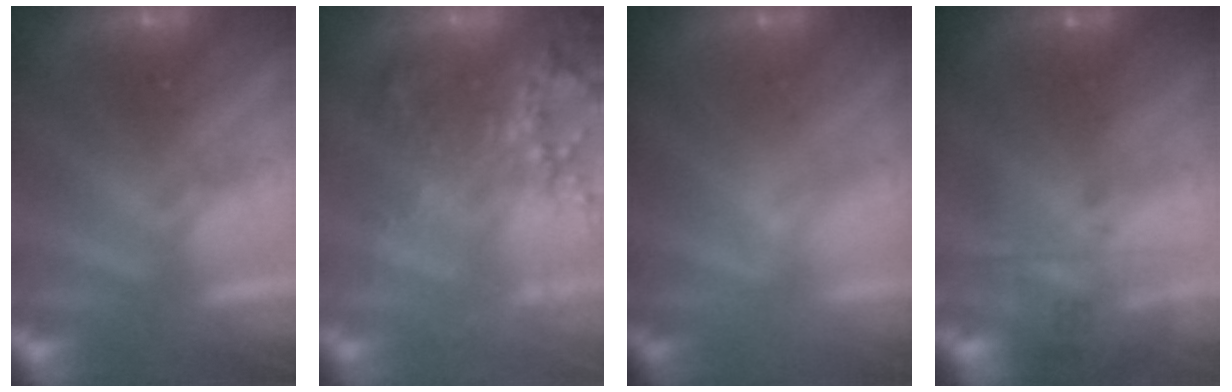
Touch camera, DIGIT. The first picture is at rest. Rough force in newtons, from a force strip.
{"total": 7.7}
{"total": 2.4}
{"total": 8.3}